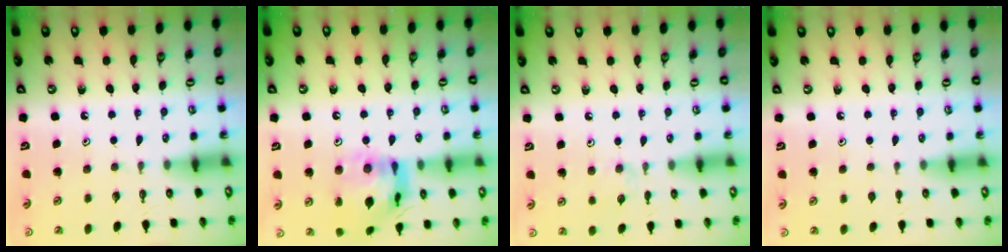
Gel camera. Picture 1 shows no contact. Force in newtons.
{"total": 15.9, "press": 15.8, "slide": 1.5}
{"total": 2.9, "press": 2.9, "slide": 0.3}
{"total": 0.8, "press": 0.7, "slide": 0.3}